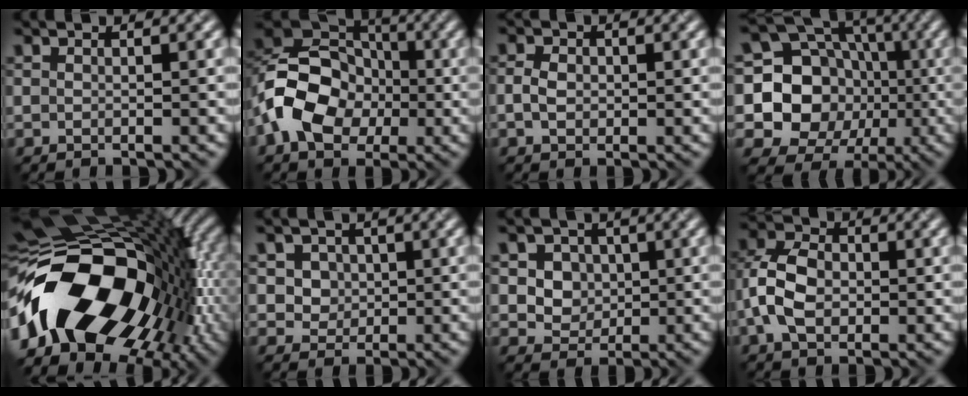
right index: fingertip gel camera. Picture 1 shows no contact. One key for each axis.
{"total": 9.8, "fx": -2.9, "fy": 7.2, "fz": 5.9, "tx": -0.110, "ty": -0.004, "tz": -0.059}
{"total": 2.0, "fx": -0.3, "fy": 1.6, "fz": 1.2, "tx": -0.028, "ty": -0.001, "tz": -0.010}
{"total": 15.7, "fx": -0.5, "fy": 14.3, "fz": 6.4, "tx": -0.142, "ty": 0.017, "tz": -0.033}
{"total": 18.7, "fx": -5.5, "fy": 11.2, "fz": 13.9, "tx": -0.246, "ty": -0.008, "tz": -0.104}
{"total": 3.7, "fx": 1.2, "fy": 3.1, "fz": 1.5, "tx": -0.031, "ty": 0.001, "tz": 0.022}
{"total": 4.6, "fx": 1.3, "fy": 3.9, "fz": 2.1, "tx": -0.037, "ty": 0.003, "tz": 0.024}
{"total": 5.8, "fx": -1.0, "fy": 4.0, "fz": 4.1, "tx": -0.091, "ty": 0.007, "tz": -0.028}